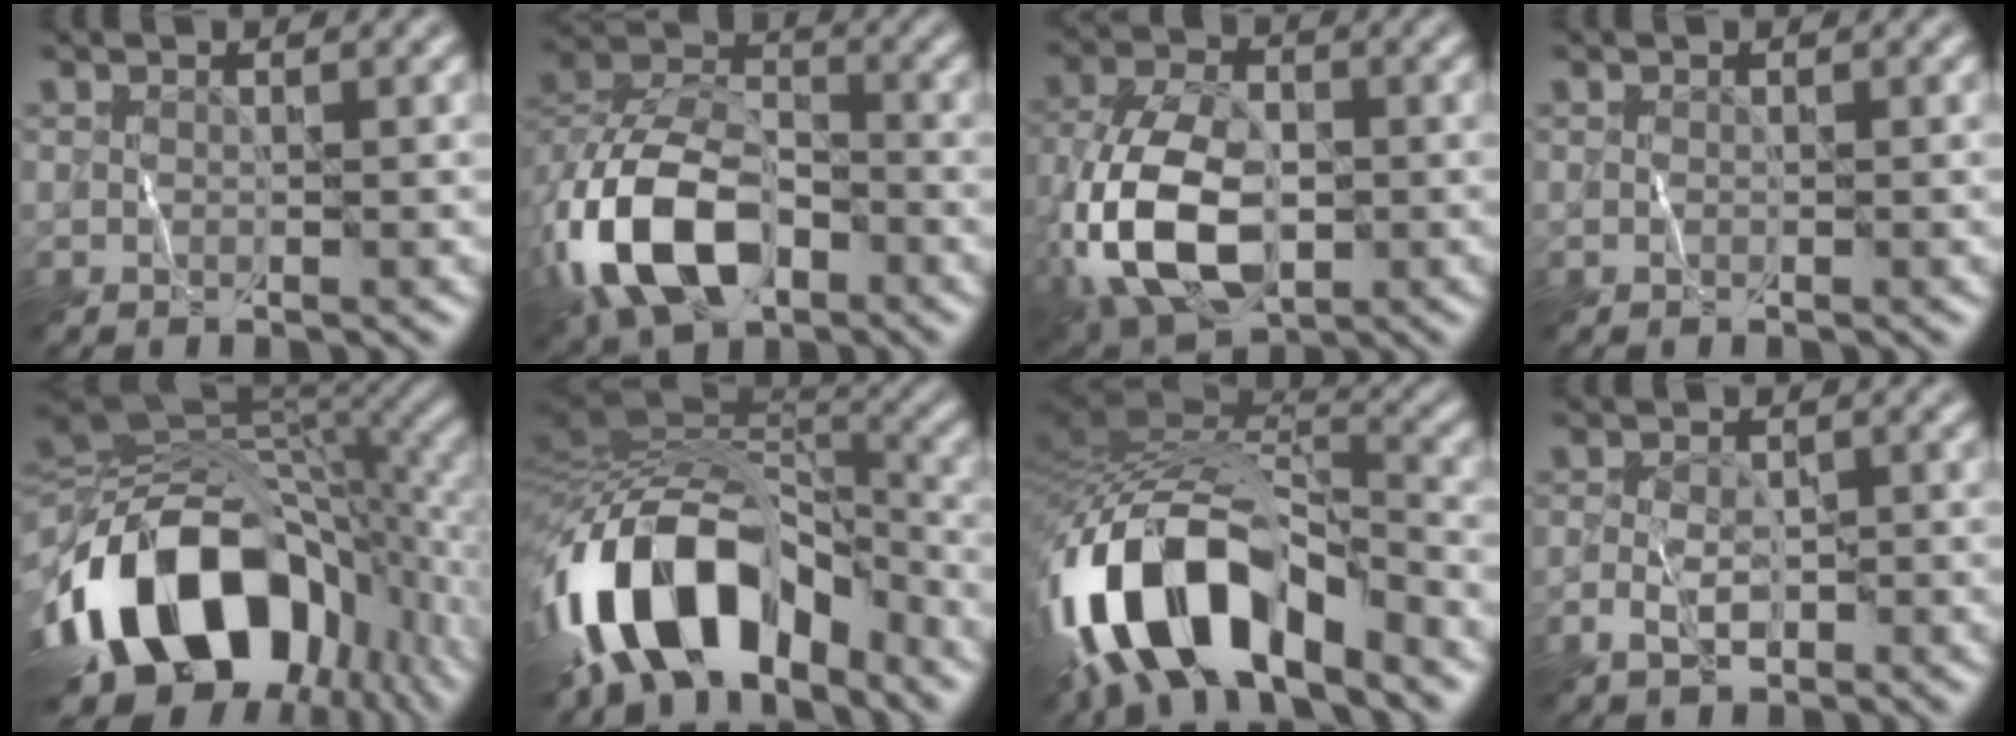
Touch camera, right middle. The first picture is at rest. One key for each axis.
{"total": 11.2, "fx": -4.6, "fy": 6.6, "fz": 7.7, "tx": -0.164, "ty": 0.004, "tz": -0.097}
{"total": 12.0, "fx": -3.4, "fy": 7.0, "fz": 9.1, "tx": -0.206, "ty": -0.015, "tz": -0.074}
{"total": 0.0}
{"total": 17.3, "fx": -6.5, "fy": 10.3, "fz": 12.2, "tx": -0.232, "ty": 0.008, "tz": -0.113}
{"total": 14.4, "fx": -6.6, "fy": 8.0, "fz": 10.0, "tx": -0.174, "ty": 0.021, "tz": -0.119}
{"total": 14.4, "fx": -7.5, "fy": 6.4, "fz": 10.5, "tx": -0.196, "ty": -0.002, "tz": -0.132}
{"total": 2.3, "fx": -1.1, "fy": 1.2, "fz": 1.6, "tx": -0.029, "ty": 0.004, "tz": -0.024}